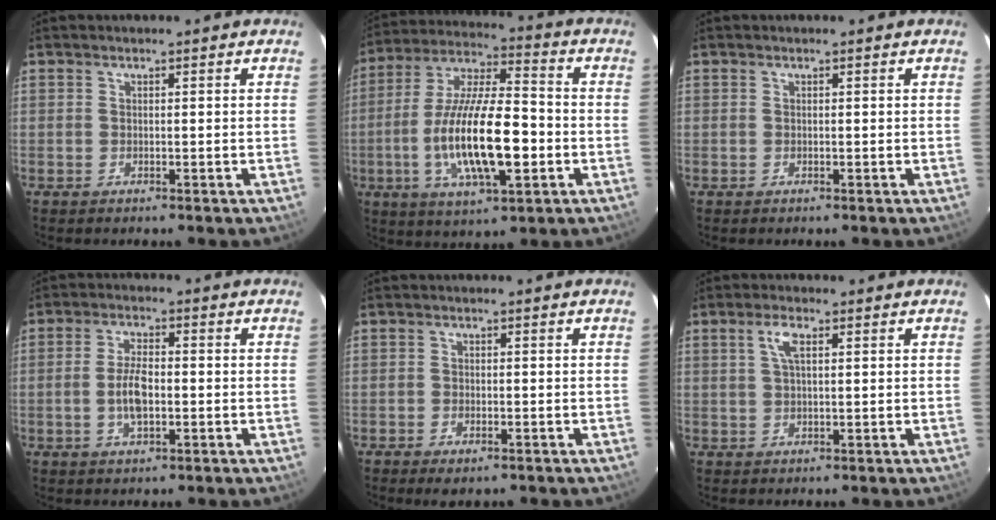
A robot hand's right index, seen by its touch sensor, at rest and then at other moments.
{"total": 18.8, "force": [-4.4, 5.6, 17.4], "torque": [-0.338, -0.007, -0.079]}
{"total": 0.0}
{"total": 6.0, "force": [-1.1, 2.6, 5.3], "torque": [-0.106, 0.003, -0.018]}
{"total": 3.0, "force": [-1.9, 1.4, 1.7], "torque": [-0.043, -0.008, -0.033]}
{"total": 3.3, "force": [1.2, 1.2, 2.8], "torque": [-0.057, 0.007, 0.024]}